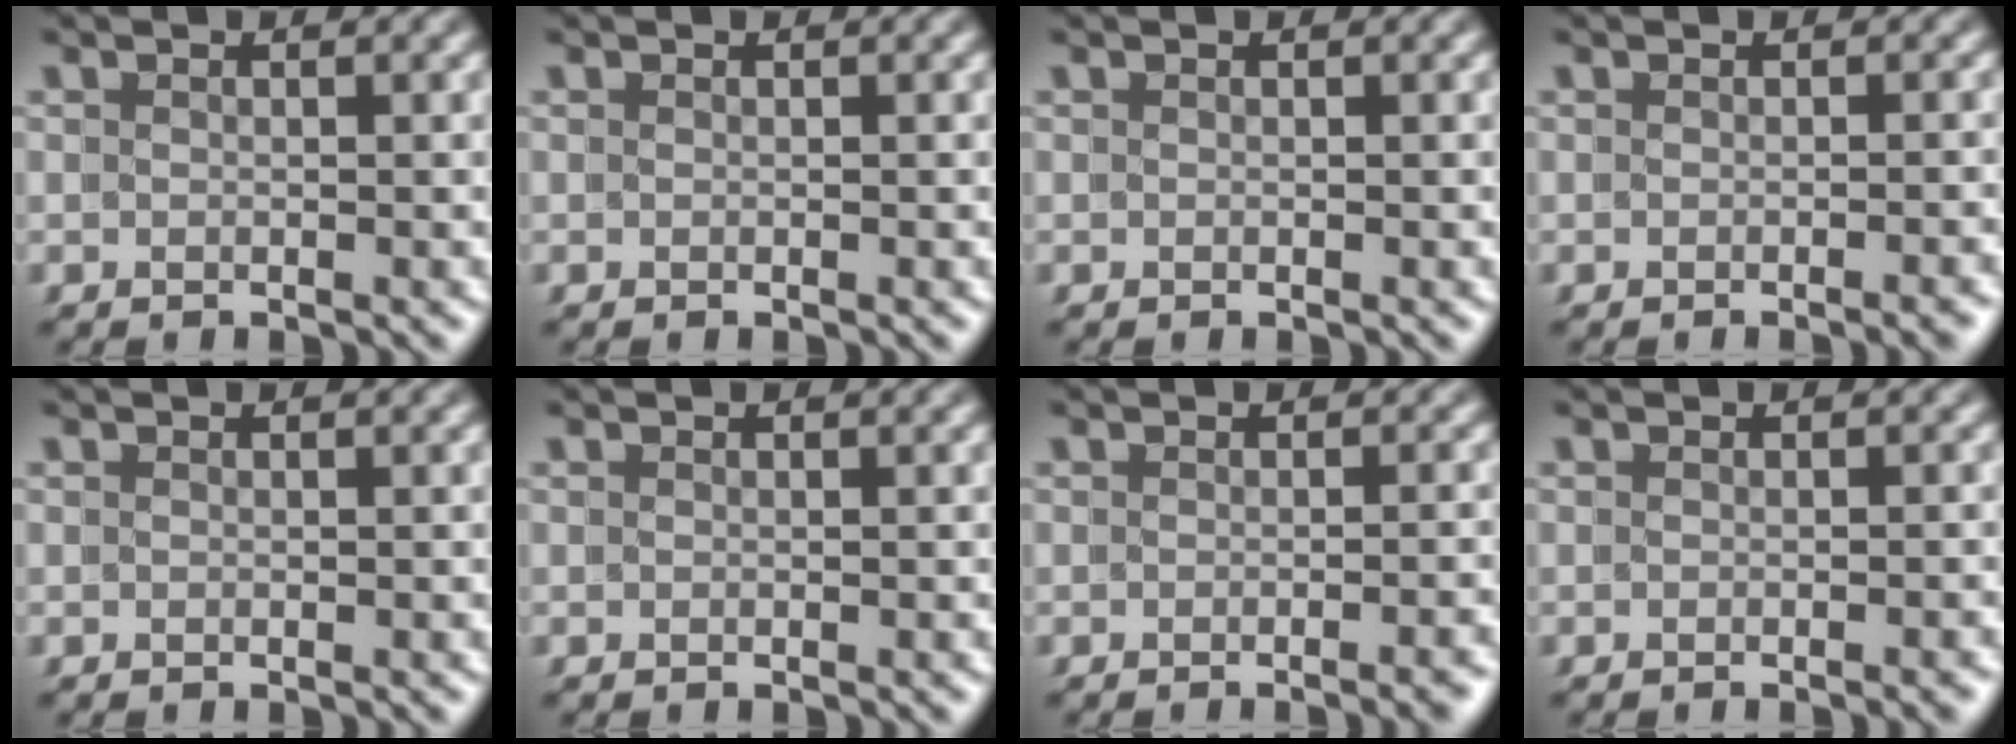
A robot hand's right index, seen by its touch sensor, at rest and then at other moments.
{"total": 0.0}
{"total": 0.0}
{"total": 1.2, "force": [-1.0, 0.1, 0.7], "torque": [0.001, 0.010, -0.020]}
{"total": 0.0}
{"total": 0.0}
{"total": 1.7, "force": [-1.4, 0.2, 1.0], "torque": [0.000, 0.011, -0.027]}
{"total": 0.8, "force": [-0.7, 0.1, 0.4], "torque": [0.002, 0.008, -0.015]}